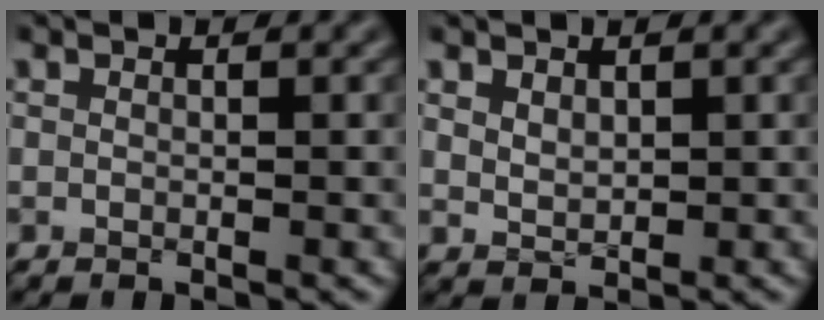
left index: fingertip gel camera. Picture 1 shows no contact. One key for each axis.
{"total": 1.4, "fx": 0.9, "fy": 0.8, "fz": 0.7, "tx": -0.016, "ty": -0.001, "tz": 0.021}